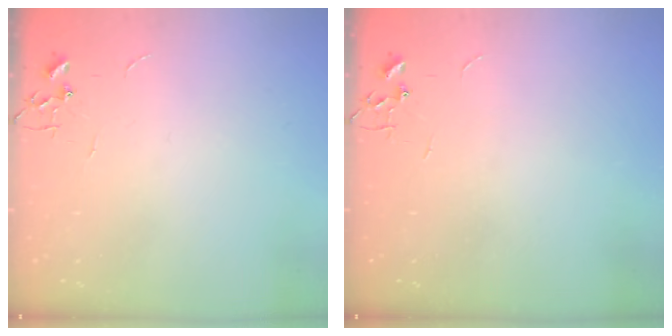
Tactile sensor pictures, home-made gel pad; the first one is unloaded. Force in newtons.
{"total": 0.0}